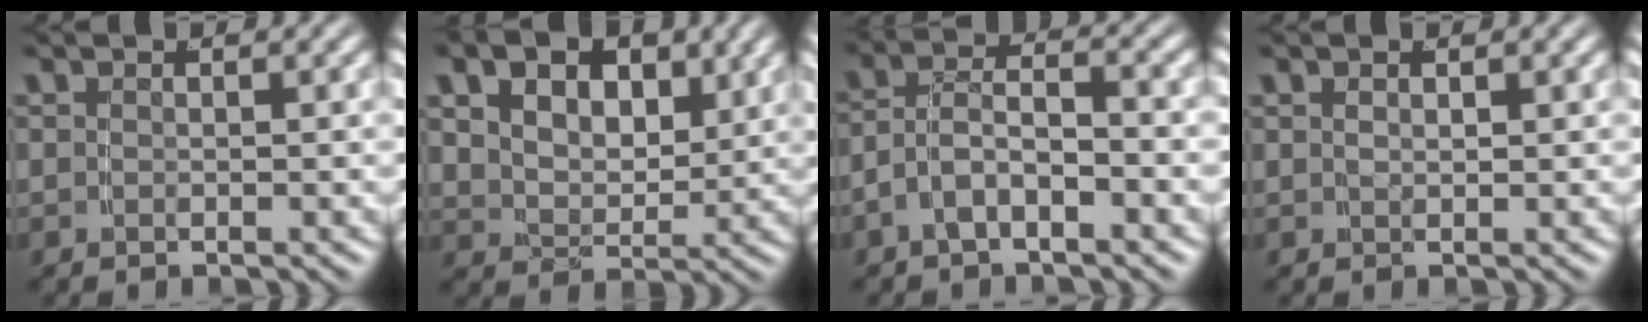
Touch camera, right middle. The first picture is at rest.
{"total": 6.8, "force": [2.7, 4.8, 3.9], "torque": [-0.073, -0.015, 0.047]}
{"total": 4.0, "force": [-1.9, 2.4, 2.6], "torque": [-0.059, -0.013, -0.032]}
{"total": 0.7, "force": [0.3, 0.0, 0.7], "torque": [-0.007, -0.001, 0.013]}